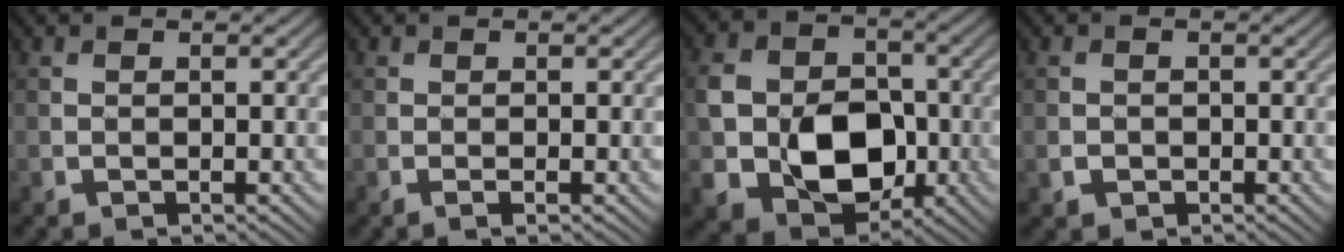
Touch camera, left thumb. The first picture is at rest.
{"total": 0.6, "force": [-0.2, 0.2, 0.5], "torque": [-0.014, -0.003, -0.005]}
{"total": 11.5, "force": [-2.3, 8.8, 7.1], "torque": [-0.151, -0.020, -0.045]}
{"total": 1.4, "force": [-0.4, 1.3, 0.4], "torque": [-0.003, -0.006, -0.010]}